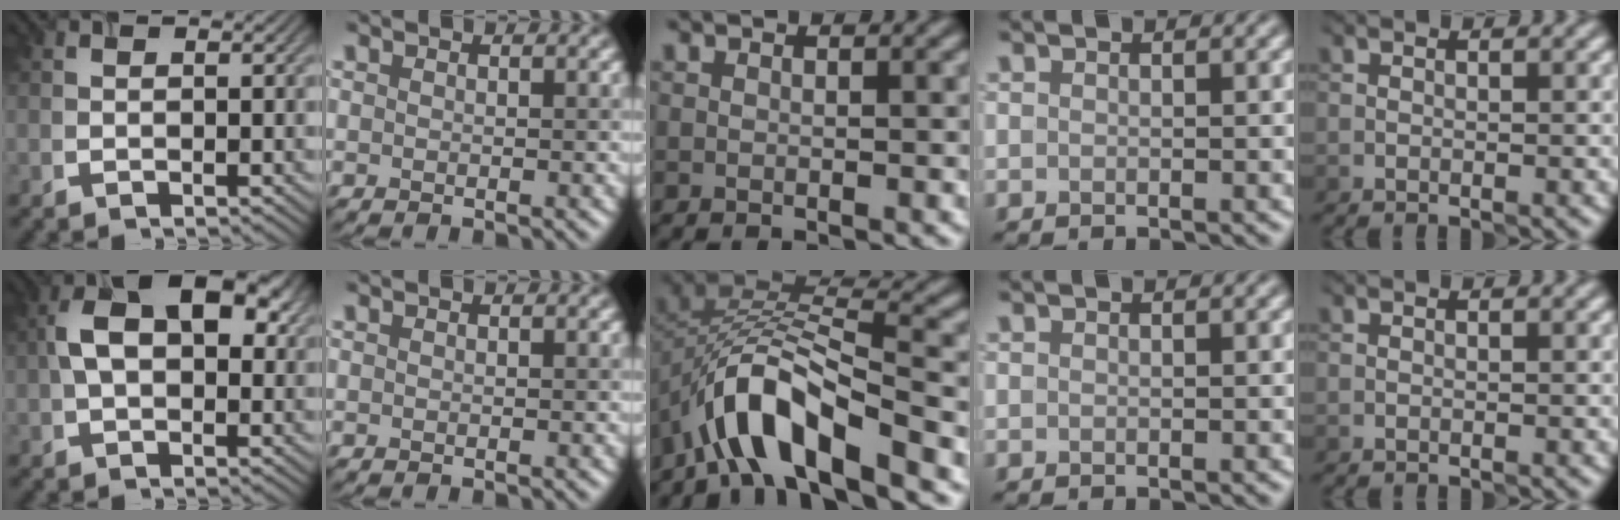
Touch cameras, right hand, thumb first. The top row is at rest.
{"thumb": {"total": 10.6, "force": [1.8, 6.4, 8.3], "torque": [-0.150, 0.012, 0.024]}, "middle": {"total": 8.4, "force": [-5.1, 3.0, 6.0], "torque": [-0.100, 0.008, -0.099]}}